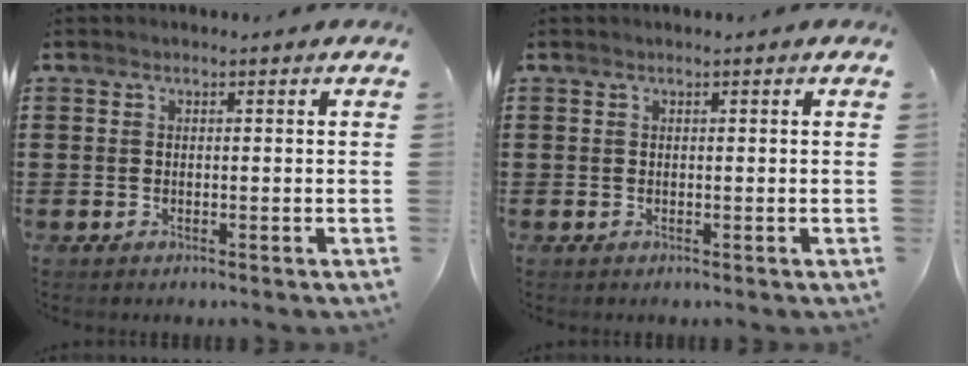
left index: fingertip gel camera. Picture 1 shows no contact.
{"total": 0.0}